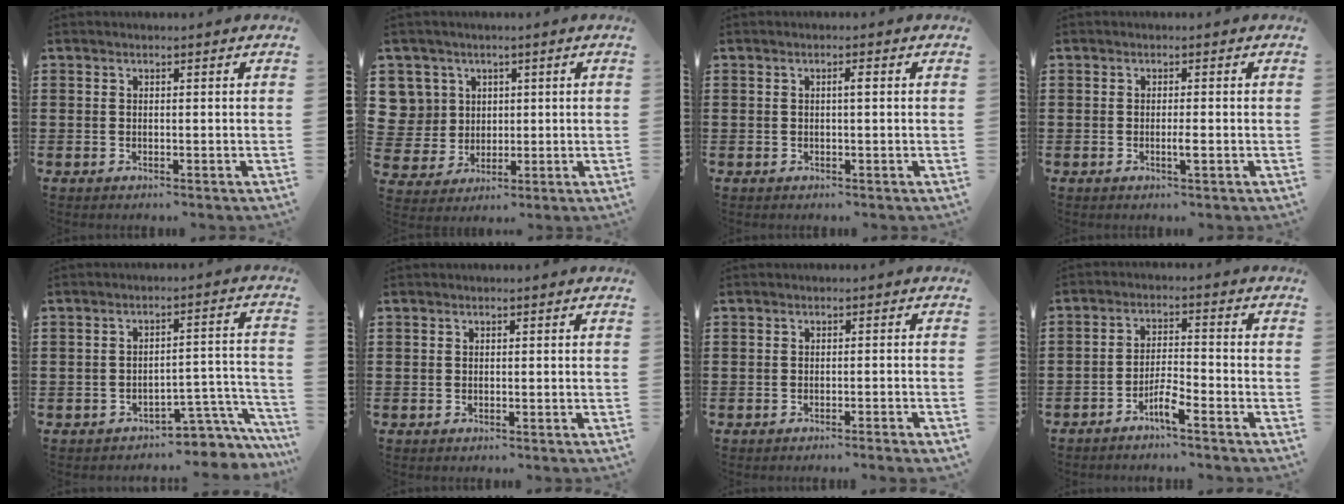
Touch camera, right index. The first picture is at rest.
{"total": 6.5, "force": [1.9, 6.2, 0.6], "torque": [-0.054, 0.012, 0.037]}
{"total": 1.1, "force": [0.1, 0.1, 1.1], "torque": [-0.020, 0.000, 0.000]}
{"total": 1.7, "force": [-0.5, 0.1, 1.6], "torque": [-0.035, -0.005, -0.012]}
{"total": 4.7, "force": [-4.0, 1.5, 2.1], "torque": [-0.037, 0.007, -0.078]}
{"total": 0.0}
{"total": 1.2, "force": [-0.9, -0.3, 0.6], "torque": [-0.012, -0.001, -0.018]}
{"total": 4.1, "force": [-3.0, 0.5, 2.7], "torque": [-0.056, 0.004, -0.059]}